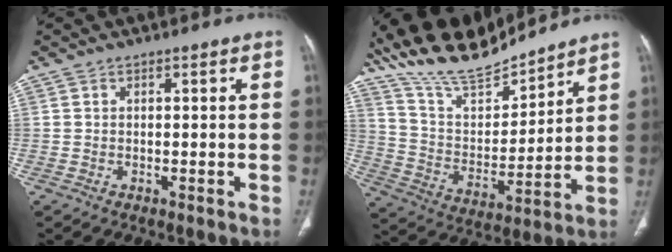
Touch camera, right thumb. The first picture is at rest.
{"total": 18.3, "force": [16.4, 4.2, 6.8], "torque": [-0.096, -0.084, 0.309]}